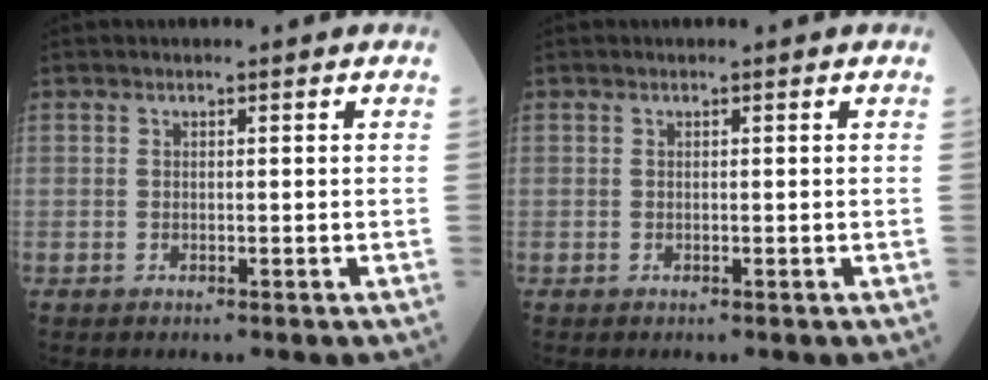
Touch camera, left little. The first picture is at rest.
{"total": 0.0}